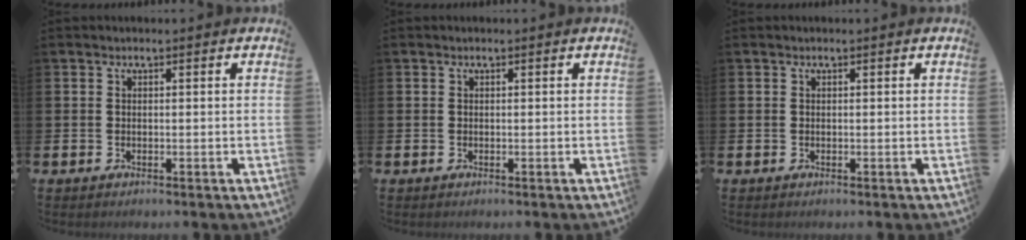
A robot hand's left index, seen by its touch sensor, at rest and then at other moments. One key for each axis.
{"total": 0.0}
{"total": 0.0}